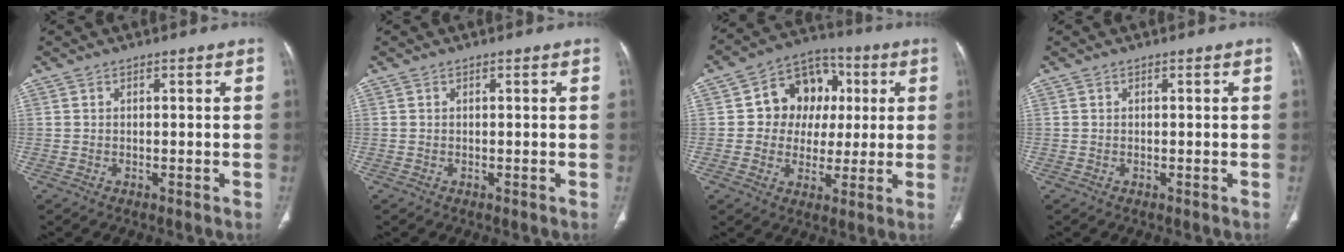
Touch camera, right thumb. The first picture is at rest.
{"total": 0.0}
{"total": 13.0, "force": [1.9, 11.0, 6.7], "torque": [-0.048, 0.014, 0.025]}
{"total": 0.0}